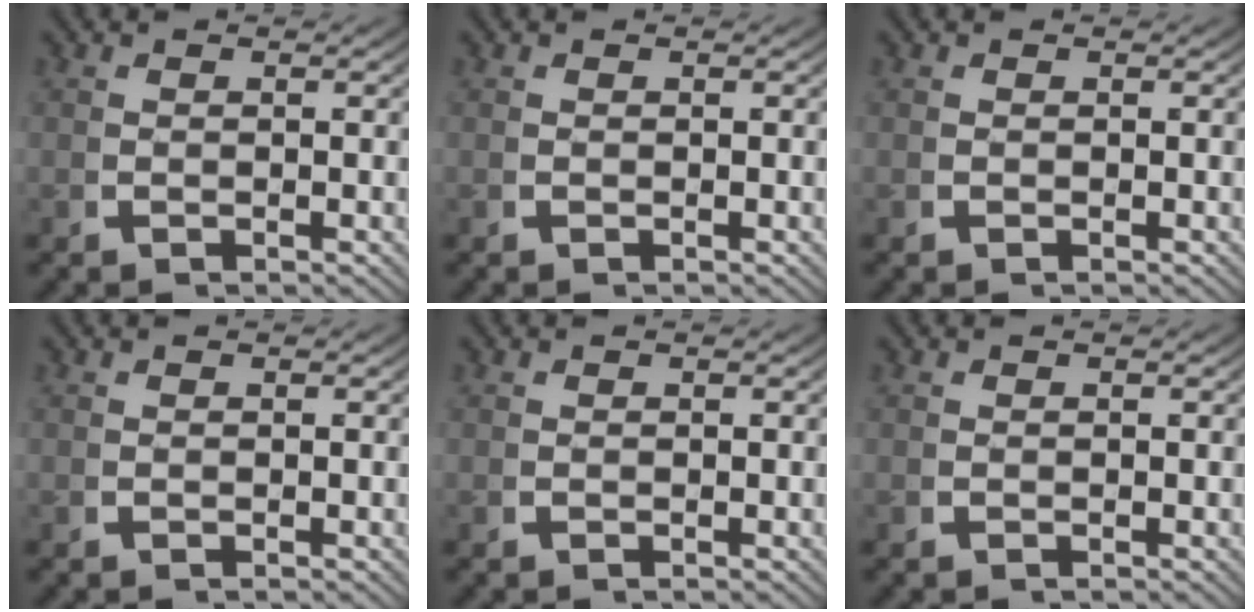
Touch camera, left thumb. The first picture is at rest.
{"total": 0.0}
{"total": 0.0}
{"total": 0.0}
{"total": 0.0}
{"total": 0.0}